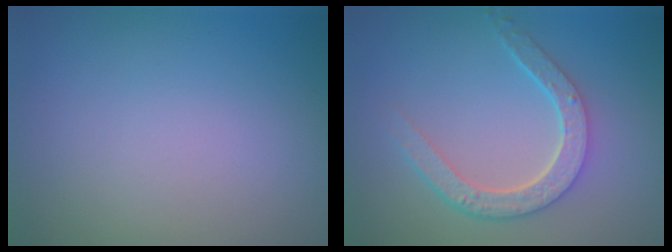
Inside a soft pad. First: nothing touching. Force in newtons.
{"total": 4.2, "press": 3.3, "slide": 2.6}